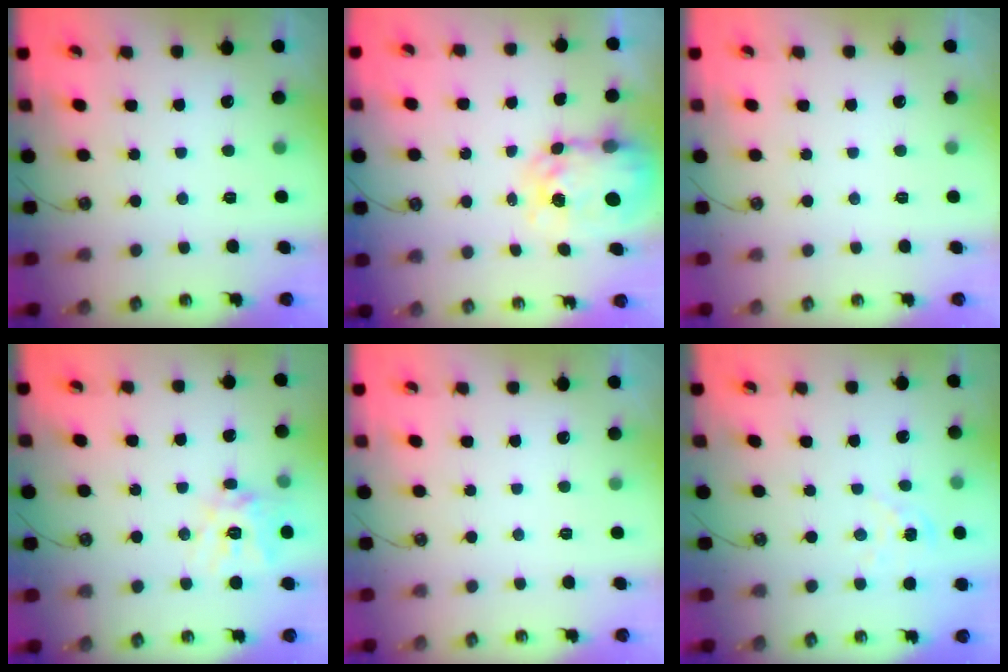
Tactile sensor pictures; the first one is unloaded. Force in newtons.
{"total": 8.1, "press": 8.0, "slide": 0.8}
{"total": 0.0}
{"total": 13.2, "press": 13.1, "slide": 1.5}
{"total": 0.0}
{"total": 1.6, "press": 1.6, "slide": 0.2}